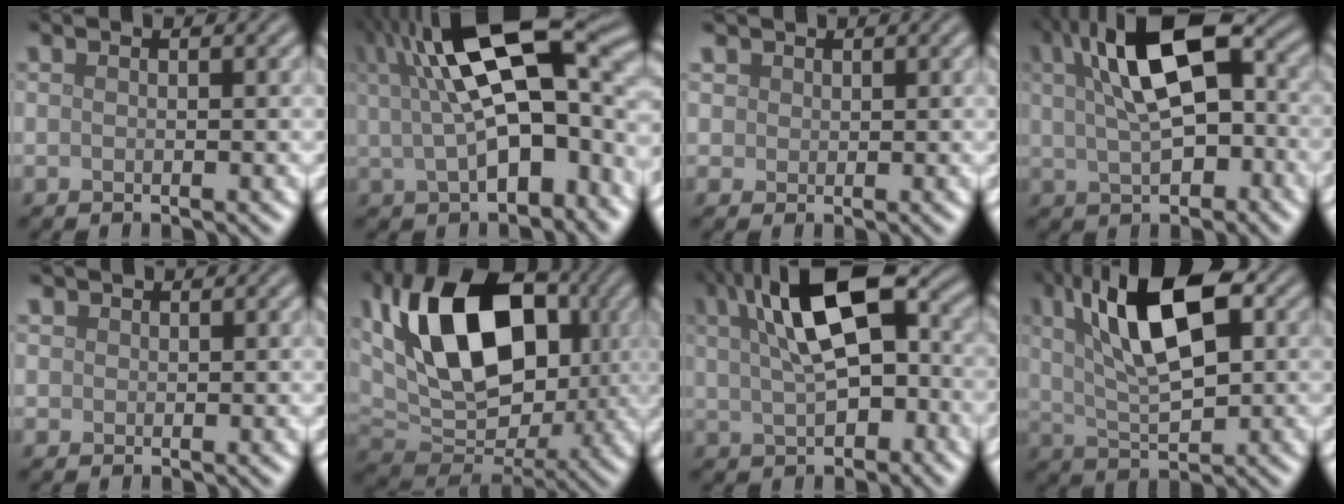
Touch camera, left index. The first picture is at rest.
{"total": 13.7, "force": [2.2, 6.2, 12.0], "torque": [-0.189, 0.007, 0.037]}
{"total": 2.2, "force": [1.3, 1.7, 0.6], "torque": [-0.019, -0.003, 0.027]}
{"total": 10.2, "force": [2.1, 5.1, 8.6], "torque": [-0.153, 0.018, 0.029]}
{"total": 1.1, "force": [0.6, 0.9, 0.1], "torque": [0.000, -0.002, 0.009]}
{"total": 13.9, "force": [3.2, 8.9, 10.2], "torque": [-0.160, 0.010, 0.047]}
{"total": 10.2, "force": [2.1, 5.1, 8.6], "torque": [-0.152, 0.016, 0.031]}
{"total": 10.3, "force": [3.0, 4.3, 8.9], "torque": [-0.149, 0.014, 0.040]}